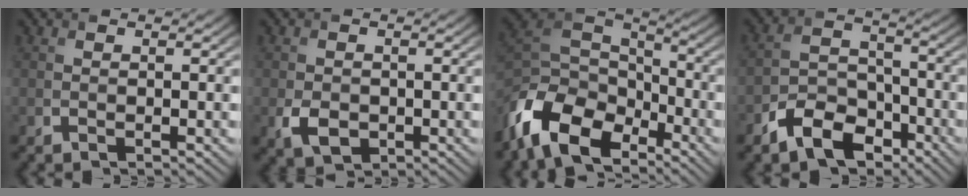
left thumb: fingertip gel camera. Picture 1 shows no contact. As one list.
[{"total": 3.3, "force": [-1.0, 2.4, 1.9], "torque": [-0.045, -0.013, -0.019]}, {"total": 13.2, "force": [-8.0, 7.1, 7.7], "torque": [-0.192, -0.020, -0.164]}, {"total": 8.0, "force": [-5.2, 4.7, 4.0], "torque": [-0.079, -0.002, -0.111]}]